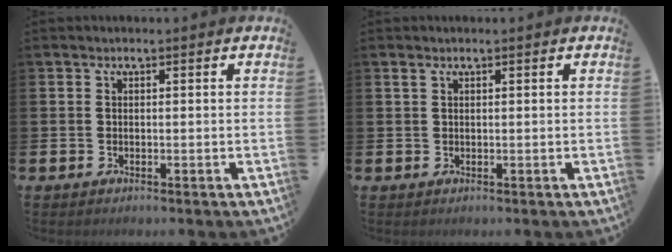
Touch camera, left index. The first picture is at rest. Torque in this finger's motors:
{"motor_torque": [0.12, -0.02, 0.09, 0.01]}